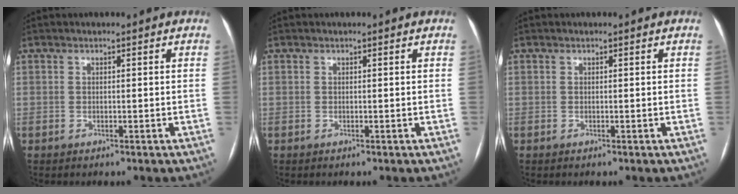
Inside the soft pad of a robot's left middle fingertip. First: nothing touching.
{"total": 0.0}
{"total": 0.0}